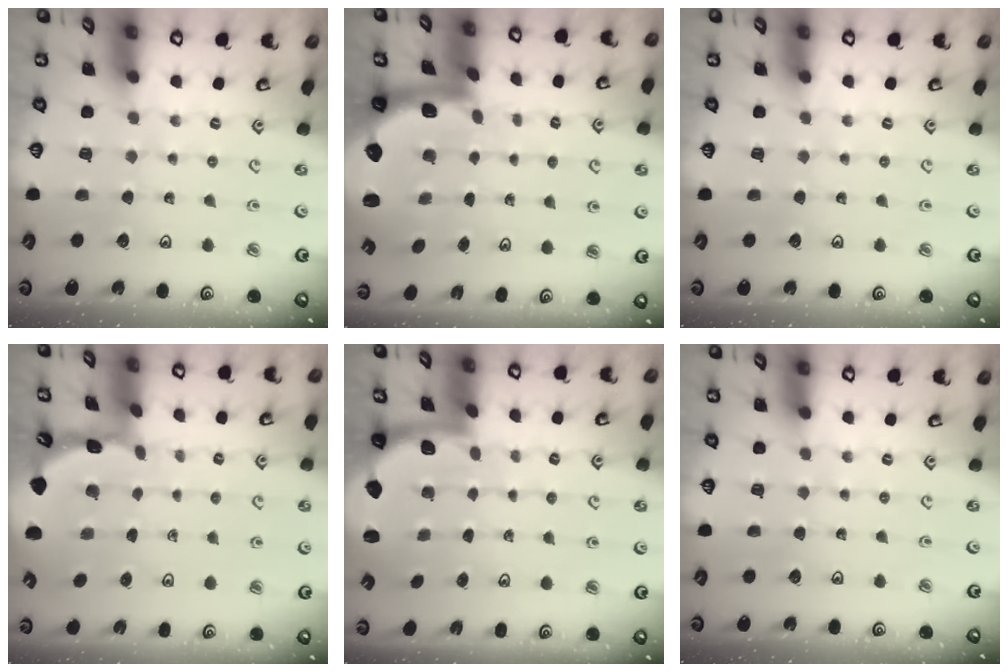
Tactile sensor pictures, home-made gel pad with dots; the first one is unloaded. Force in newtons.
{"total": 2.9, "press": 2.6, "slide": 1.4}
{"total": 0.0}
{"total": 1.6, "press": 1.6, "slide": 0.1}
{"total": 1.9, "press": 1.8, "slide": 0.5}
{"total": 0.0}